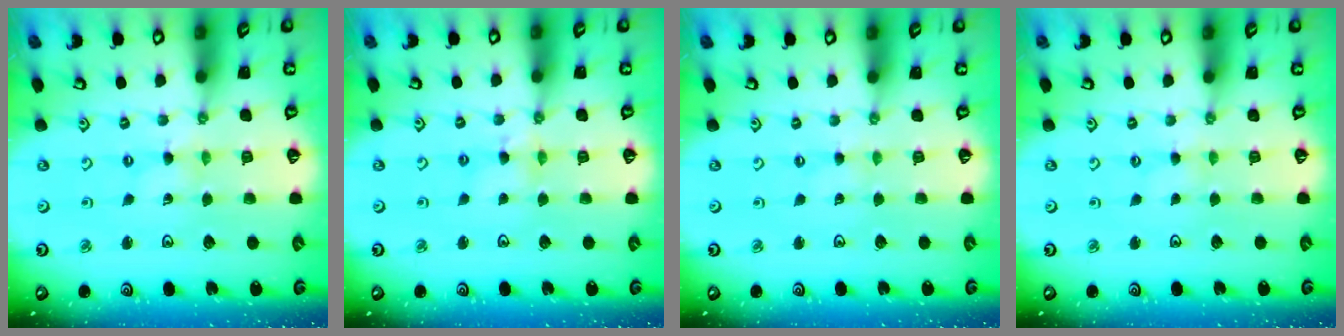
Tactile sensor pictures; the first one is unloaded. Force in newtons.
{"total": 4.0, "press": 4.0, "slide": 0.4}
{"total": 0.5, "press": 0.5, "slide": 0.1}
{"total": 0.5, "press": 0.5, "slide": 0.2}